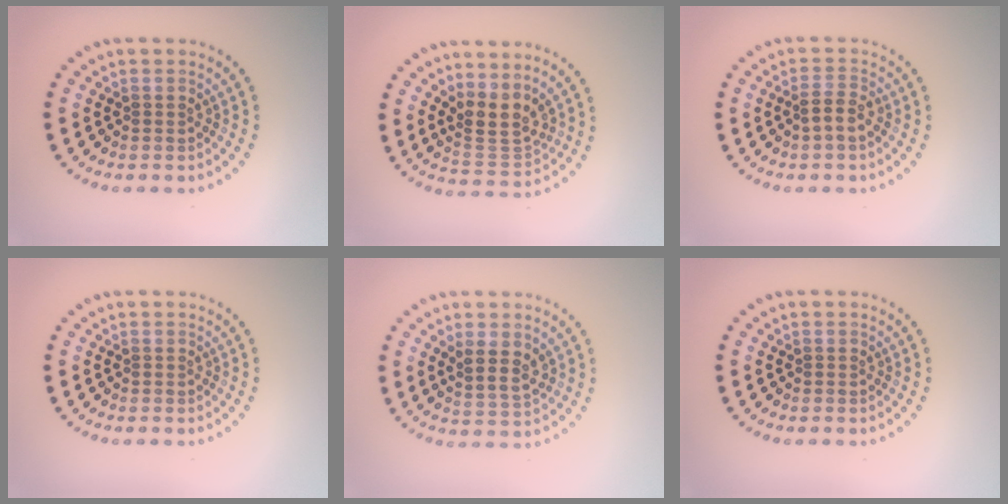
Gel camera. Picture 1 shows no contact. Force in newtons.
{"total": 3.2, "press": 2.4, "slide": 2.1}
{"total": 1.9, "press": 1.7, "slide": 0.9}
{"total": 0.0}
{"total": 2.8, "press": 2.4, "slide": 1.4}
{"total": 0.0}